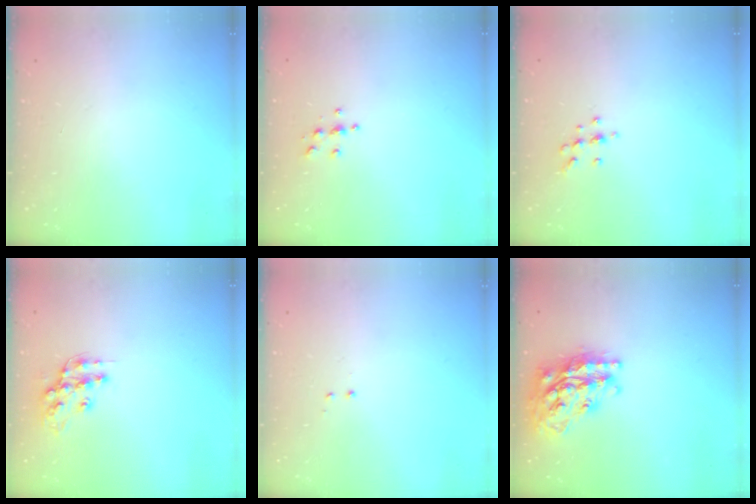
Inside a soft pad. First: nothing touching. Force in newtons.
{"total": 3.8, "press": 3.8, "slide": 0.4}
{"total": 7.1, "press": 7.0, "slide": 1.3}
{"total": 12.8, "press": 12.8, "slide": 0.9}
{"total": 0.5, "press": 0.5, "slide": 0.3}
{"total": 22.9, "press": 22.9, "slide": 1.8}